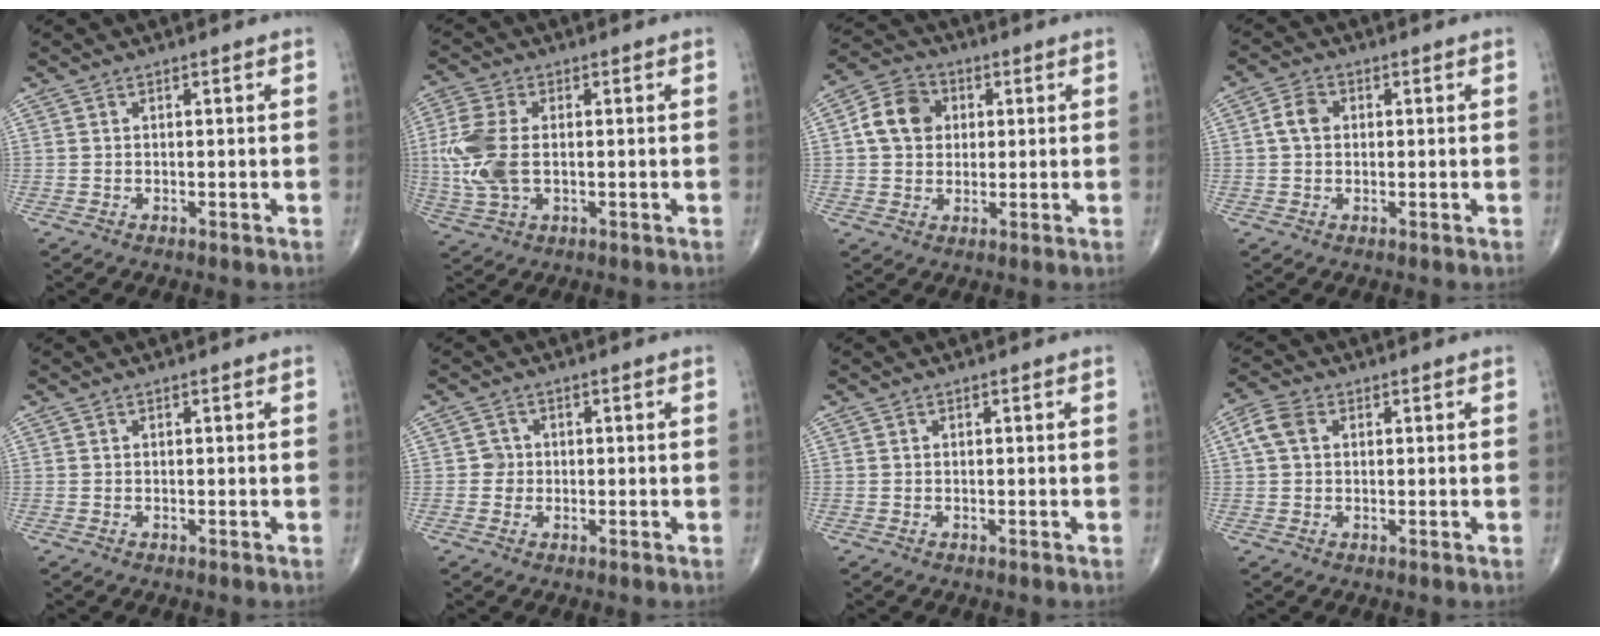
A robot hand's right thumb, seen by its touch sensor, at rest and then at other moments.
{"total": 10.1, "force": [-0.1, 5.9, 8.2], "torque": [-0.206, 0.001, -0.001]}
{"total": 8.7, "force": [1.4, 7.2, 4.7], "torque": [-0.068, 0.011, 0.016]}
{"total": 3.7, "force": [0.4, 2.9, 2.3], "torque": [-0.042, 0.009, 0.002]}
{"total": 0.0}
{"total": 1.9, "force": [-0.2, 1.9, 0.2], "torque": [0.009, 0.007, -0.008]}
{"total": 0.0}
{"total": 4.5, "force": [1.1, 3.2, 2.9], "torque": [-0.067, 0.012, 0.018]}